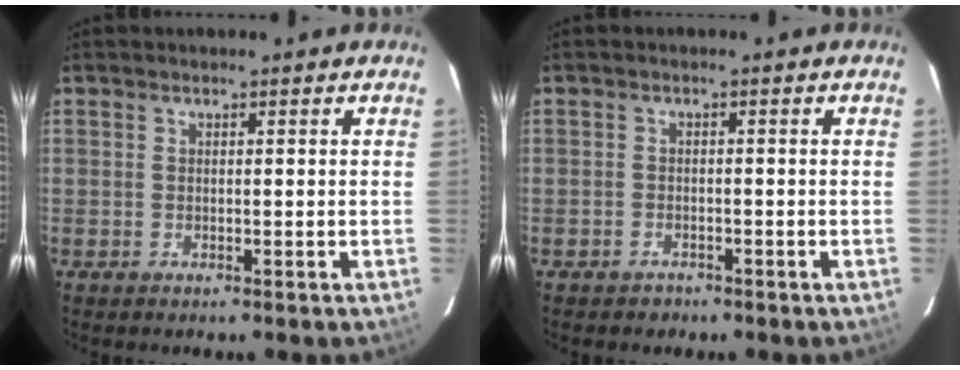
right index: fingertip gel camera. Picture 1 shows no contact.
{"total": 2.3, "force": [-1.6, 1.6, 0.1], "torque": [-0.008, 0.005, -0.023]}